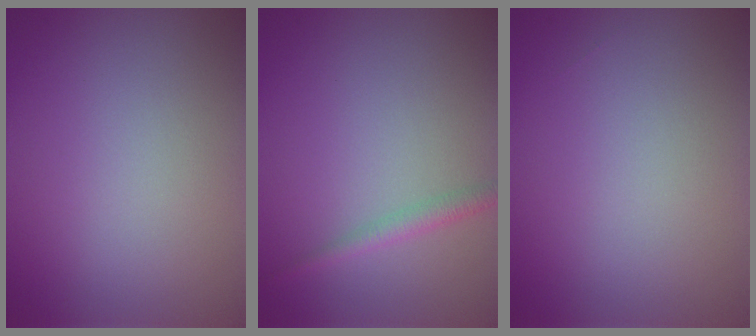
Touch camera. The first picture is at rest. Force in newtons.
{"total": 1.6, "press": 1.6, "slide": 0.1}
{"total": 0.0}